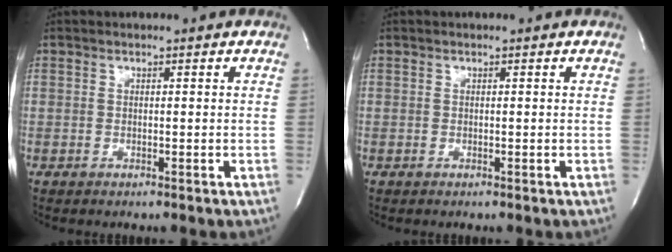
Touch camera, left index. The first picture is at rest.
{"total": 0.0}